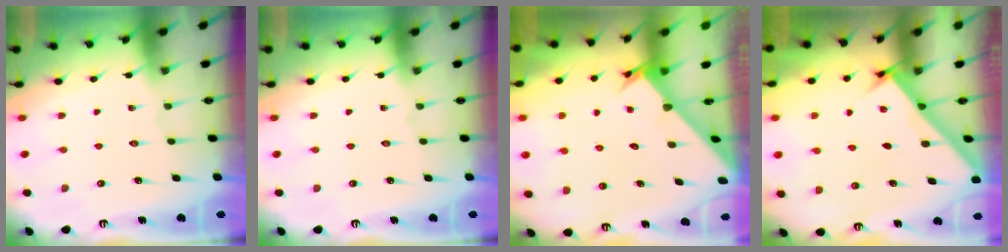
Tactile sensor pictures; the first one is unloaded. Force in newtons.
{"total": 0.0}
{"total": 2.4, "press": 2.4, "slide": 0.1}
{"total": 2.8, "press": 2.8, "slide": 0.3}